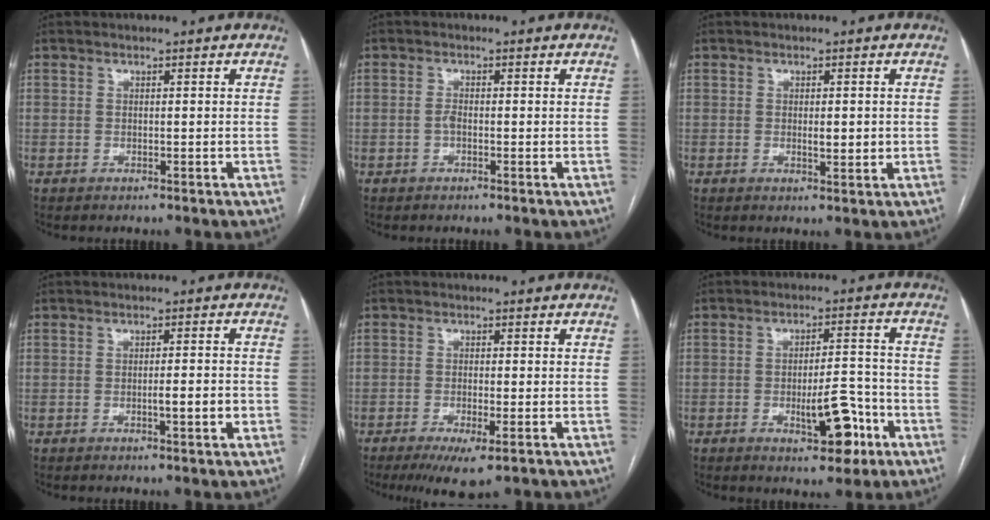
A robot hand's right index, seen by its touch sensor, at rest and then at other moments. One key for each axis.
{"total": 1.0, "fx": -0.4, "fy": 0.3, "fz": 0.9, "tx": -0.018, "ty": 0.002, "tz": -0.009}
{"total": 2.5, "fx": -0.1, "fy": 0.8, "fz": 2.3, "tx": -0.036, "ty": -0.003, "tz": 0.001}
{"total": 3.3, "fx": -0.9, "fy": 0.3, "fz": 3.1, "tx": -0.049, "ty": -0.001, "tz": -0.013}
{"total": 5.4, "fx": -2.9, "fy": 0.9, "fz": 4.5, "tx": -0.078, "ty": -0.014, "tz": -0.046}
{"total": 8.4, "fx": -3.7, "fy": 2.7, "fz": 7.1, "tx": -0.102, "ty": 0.009, "tz": -0.049}